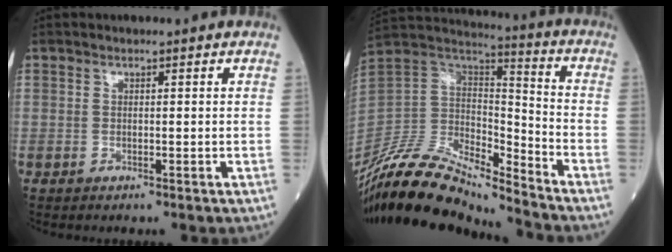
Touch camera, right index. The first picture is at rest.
{"total": 19.4, "force": [-17.6, 3.0, 7.5], "torque": [-0.156, 0.028, -0.329]}